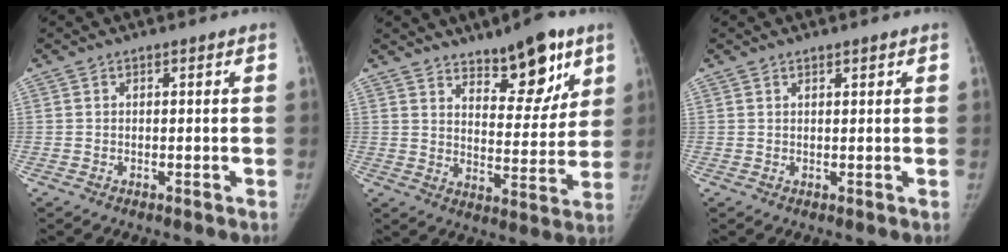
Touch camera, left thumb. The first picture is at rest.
{"total": 13.6, "force": [9.0, 5.2, 8.7], "torque": [-0.083, -0.056, 0.140]}
{"total": 1.0, "force": [0.8, 0.2, 0.5], "torque": [-0.007, -0.004, 0.014]}